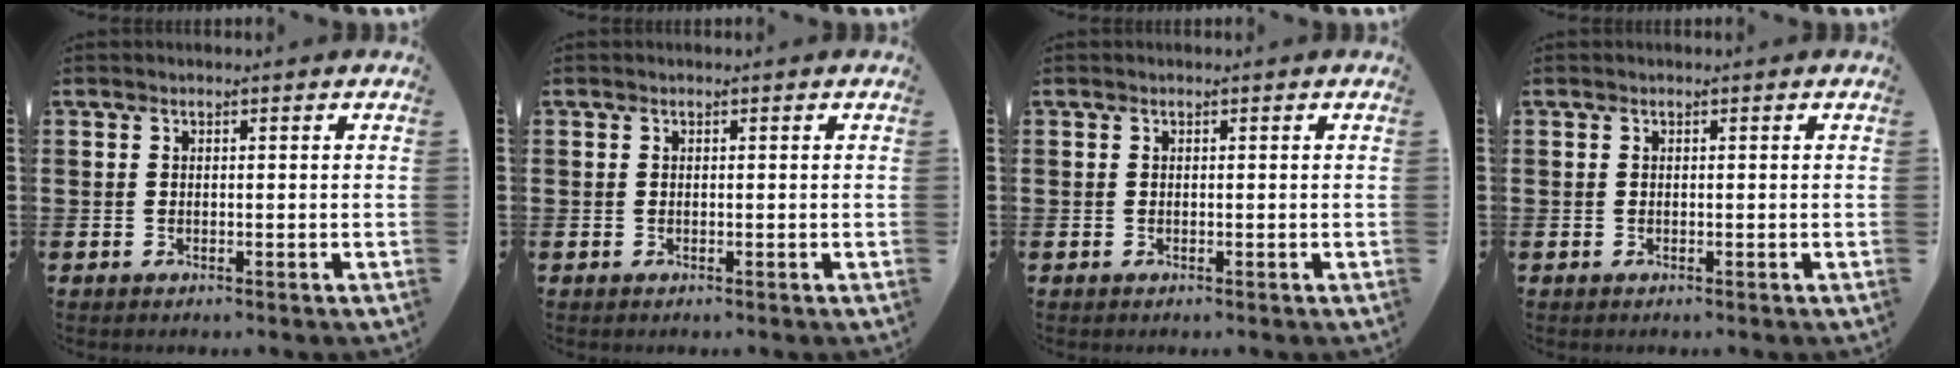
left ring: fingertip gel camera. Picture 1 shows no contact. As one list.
[{"total": 0.0}, {"total": 0.0}, {"total": 0.0}]